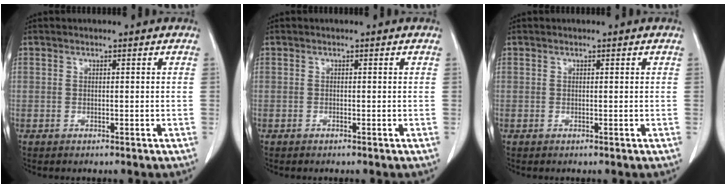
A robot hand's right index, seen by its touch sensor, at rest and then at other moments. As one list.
[{"total": 0.0}, {"total": 0.0}]